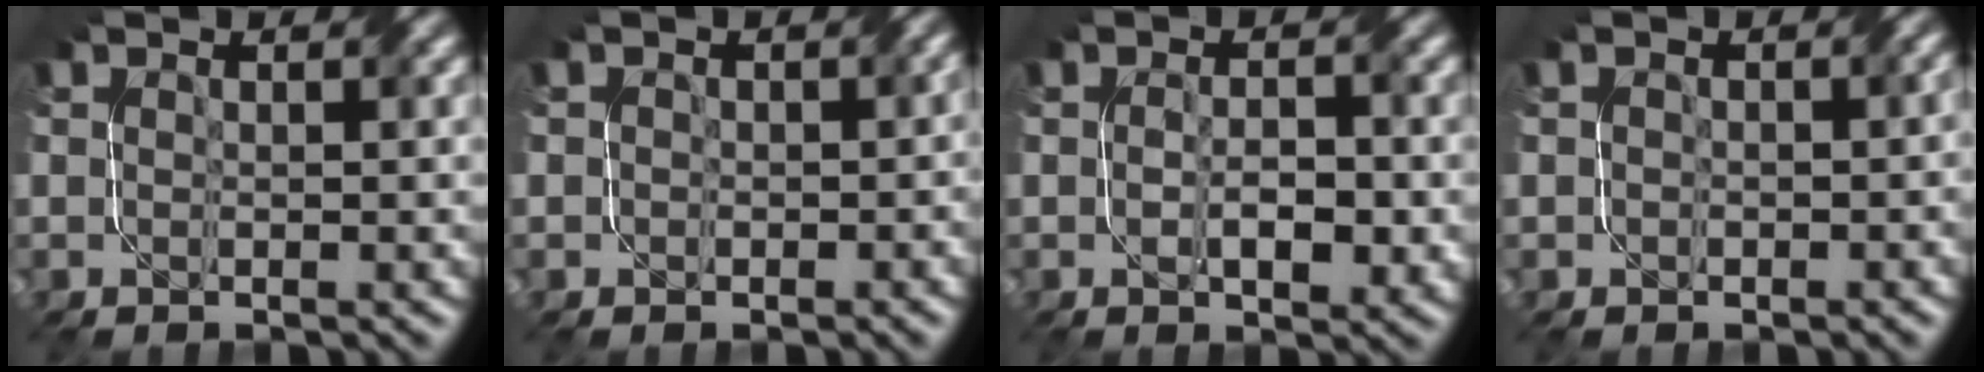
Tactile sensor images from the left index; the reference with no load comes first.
{"total": 1.4, "force": [0.0, 1.2, 0.6], "torque": [-0.003, -0.004, -0.004]}
{"total": 3.3, "force": [-0.6, 1.5, 2.9], "torque": [-0.052, -0.003, -0.006]}
{"total": 1.4, "force": [0.0, 1.1, 0.8], "torque": [-0.010, -0.005, -0.001]}